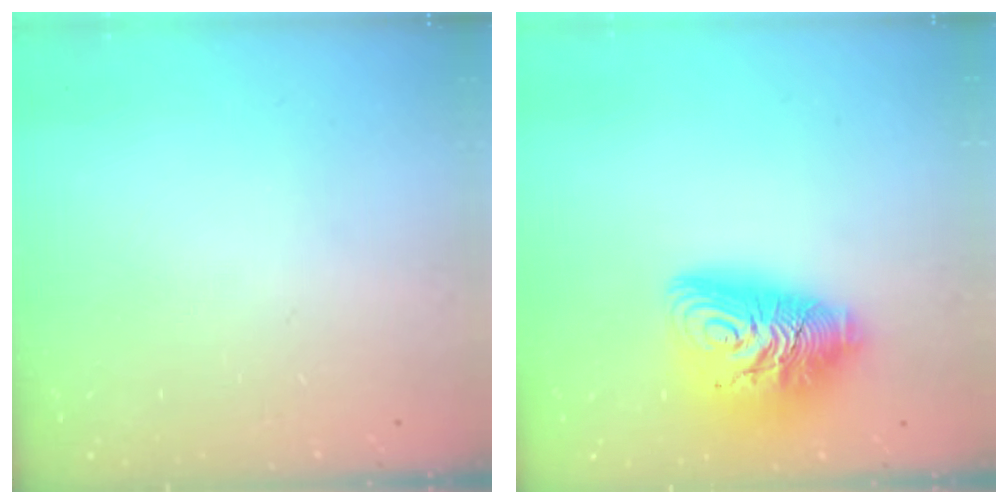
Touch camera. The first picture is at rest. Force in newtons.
{"total": 14.9, "press": 14.8, "slide": 1.4}